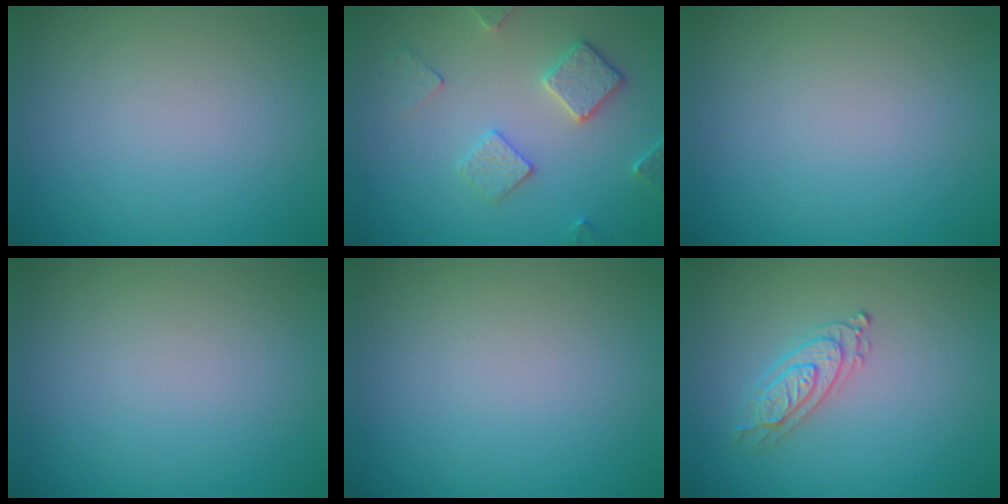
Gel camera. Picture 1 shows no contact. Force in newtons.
{"total": 3.3, "press": 3.1, "slide": 0.9}
{"total": 0.0}
{"total": 0.0}
{"total": 0.0}
{"total": 2.2, "press": 2.1, "slide": 0.4}